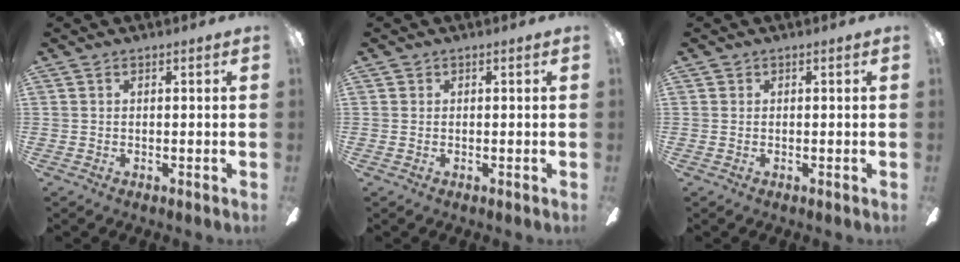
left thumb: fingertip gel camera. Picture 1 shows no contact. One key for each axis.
{"total": 0.0}
{"total": 0.0}